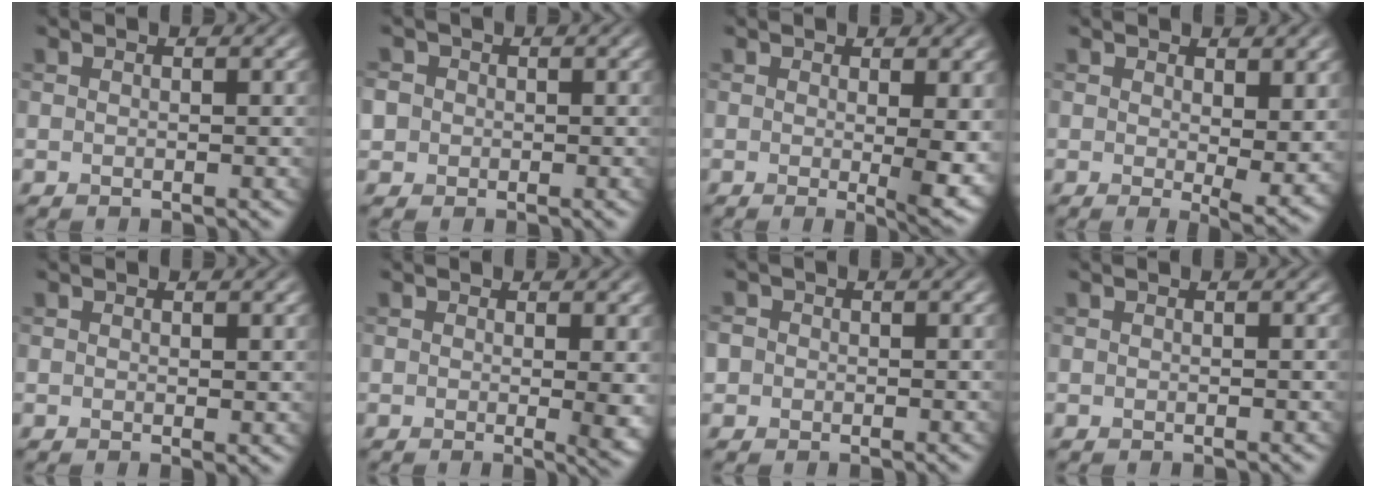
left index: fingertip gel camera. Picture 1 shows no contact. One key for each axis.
{"total": 3.1, "fx": 0.3, "fy": 2.9, "fz": 1.0, "tx": -0.010, "ty": 0.017, "tz": -0.012}
{"total": 4.7, "fx": -0.2, "fy": 1.4, "fz": 4.5, "tx": -0.062, "ty": -0.015, "tz": 0.000}
{"total": 5.0, "fx": 0.7, "fy": 2.2, "fz": 4.4, "tx": -0.063, "ty": -0.019, "tz": 0.016}
{"total": 0.9, "fx": 0.2, "fy": 0.5, "fz": 0.7, "tx": -0.003, "ty": -0.004, "tz": 0.004}
{"total": 3.0, "fx": 0.0, "fy": 0.9, "fz": 2.9, "tx": -0.035, "ty": -0.012, "tz": 0.001}
{"total": 1.8, "fx": 0.1, "fy": 1.7, "fz": 0.5, "tx": 0.000, "ty": 0.007, "tz": -0.006}
{"total": 0.0}